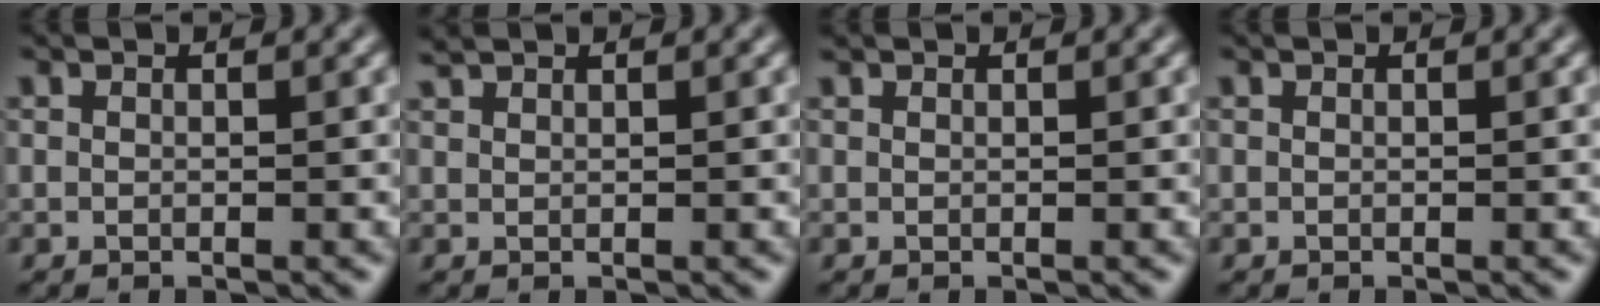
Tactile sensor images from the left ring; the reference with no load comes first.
{"total": 1.2, "force": [1.1, 0.2, 0.4], "torque": [-0.004, 0.009, 0.013]}
{"total": 0.5, "force": [0.4, 0.2, 0.2], "torque": [-0.001, 0.002, 0.002]}
{"total": 0.0}